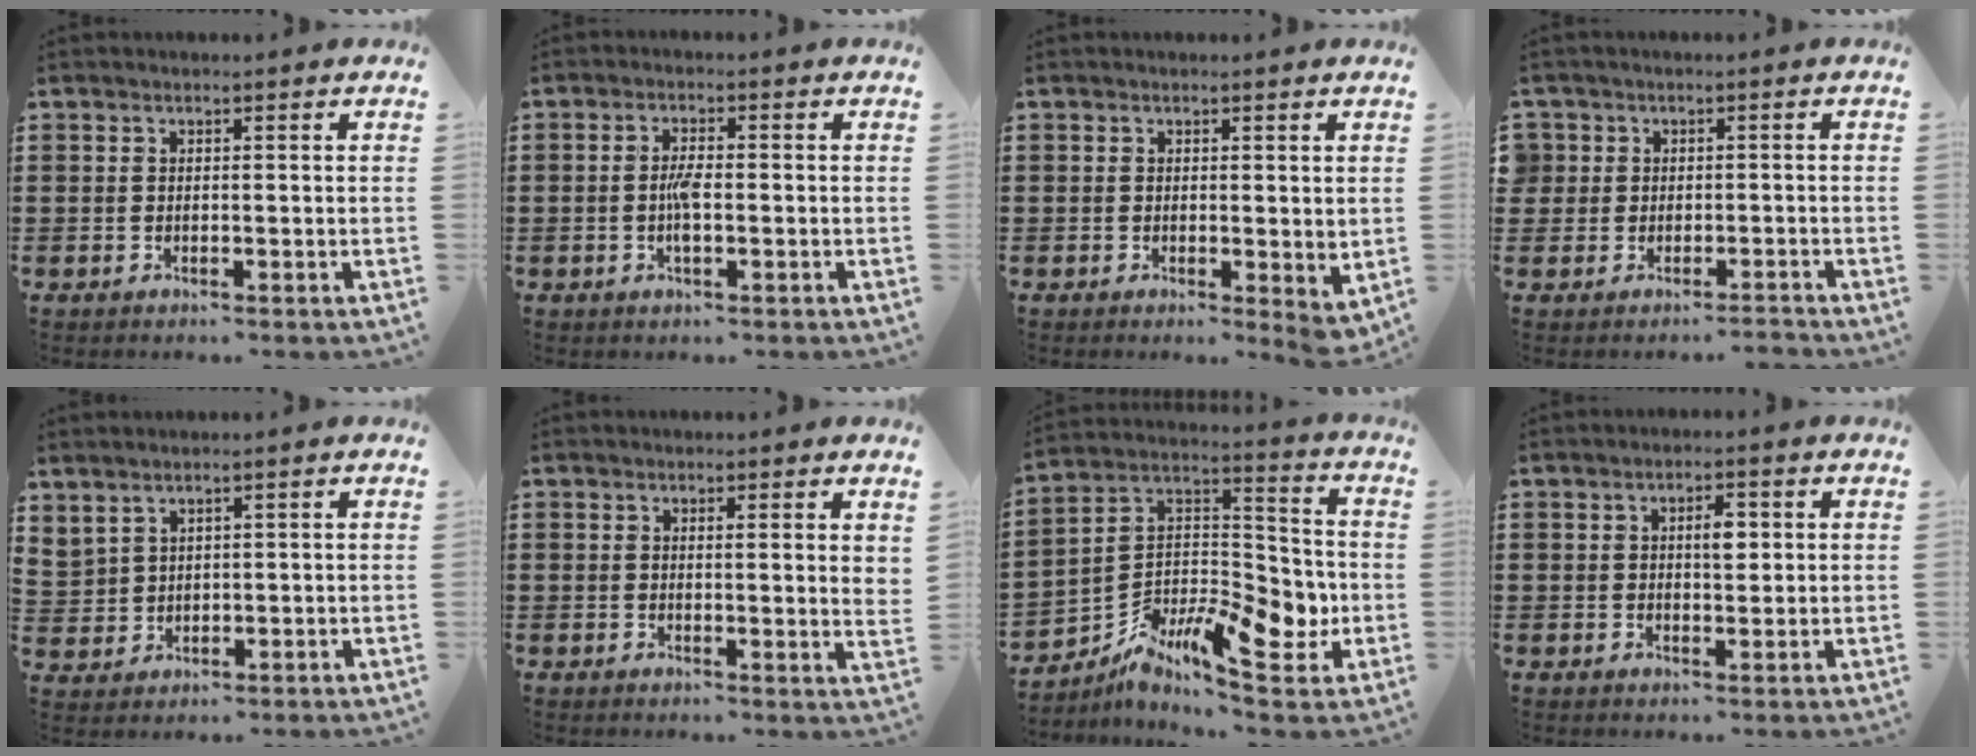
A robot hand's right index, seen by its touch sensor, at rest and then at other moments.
{"total": 3.3, "force": [-0.7, 0.7, 3.2], "torque": [-0.065, -0.003, -0.016]}
{"total": 1.4, "force": [0.8, 0.7, 0.9], "torque": [-0.013, 0.001, 0.014]}
{"total": 1.8, "force": [-0.9, 1.5, 0.0], "torque": [-0.008, 0.007, -0.024]}
{"total": 2.0, "force": [1.8, 0.9, 0.1], "torque": [-0.010, 0.000, 0.036]}
{"total": 1.6, "force": [0.9, -0.2, 1.3], "torque": [-0.019, -0.005, 0.015]}
{"total": 12.4, "force": [-6.0, 6.1, 9.0], "torque": [-0.156, 0.009, -0.106]}
{"total": 3.1, "force": [0.6, 1.2, 2.8], "torque": [-0.041, 0.002, 0.004]}